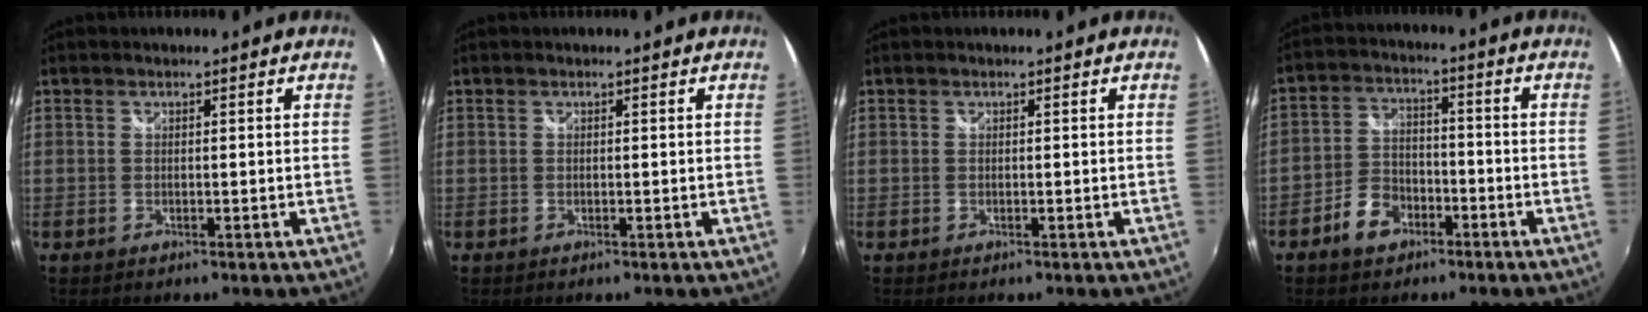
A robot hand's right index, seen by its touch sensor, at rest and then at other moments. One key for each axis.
{"total": 0.0}
{"total": 0.0}
{"total": 7.1, "fx": -4.3, "fy": 4.6, "fz": 3.3, "tx": -0.076, "ty": 0.019, "tz": -0.073}